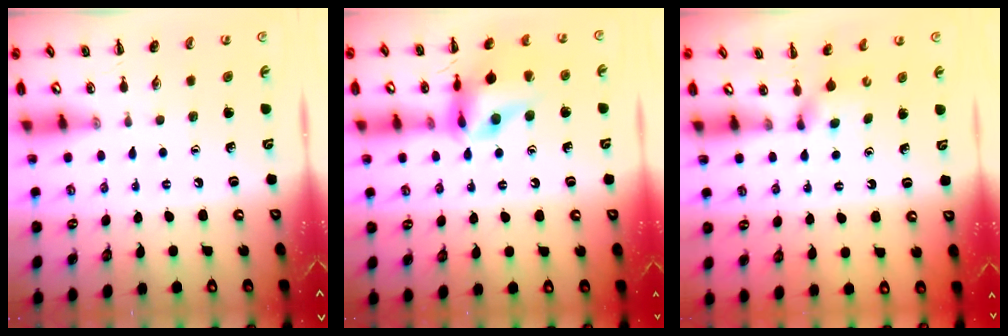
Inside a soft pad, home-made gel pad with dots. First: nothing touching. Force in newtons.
{"total": 15.1, "press": 15.1, "slide": 1.3}
{"total": 2.9, "press": 2.8, "slide": 0.9}